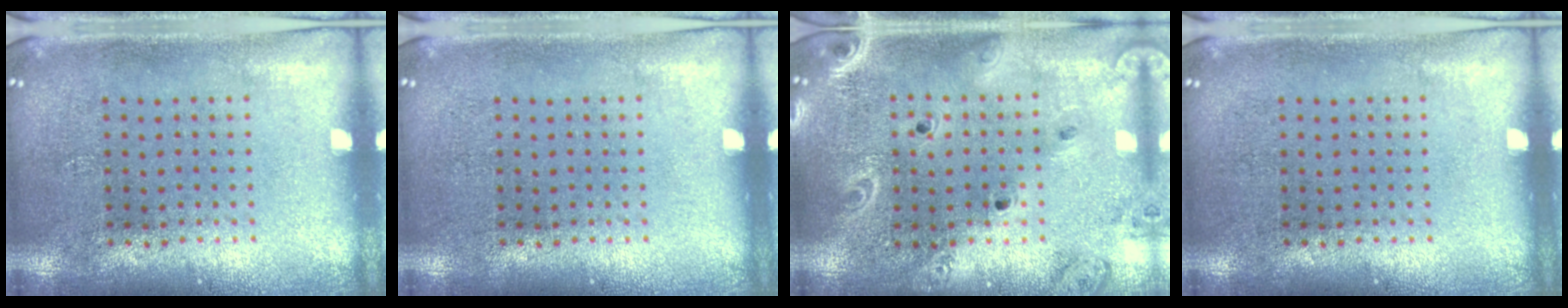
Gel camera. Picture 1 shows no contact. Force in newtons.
{"total": 0.0}
{"total": 2.0, "press": 1.9, "slide": 0.7}
{"total": 0.0}